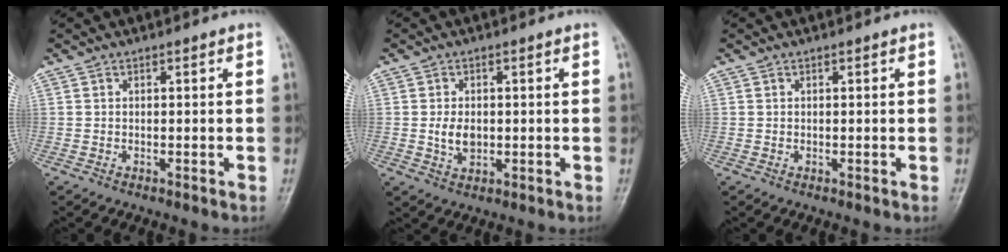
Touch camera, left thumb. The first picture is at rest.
{"total": 4.1, "force": [-0.1, 2.8, 3.1], "torque": [-0.050, -0.003, 0.002]}
{"total": 0.0}